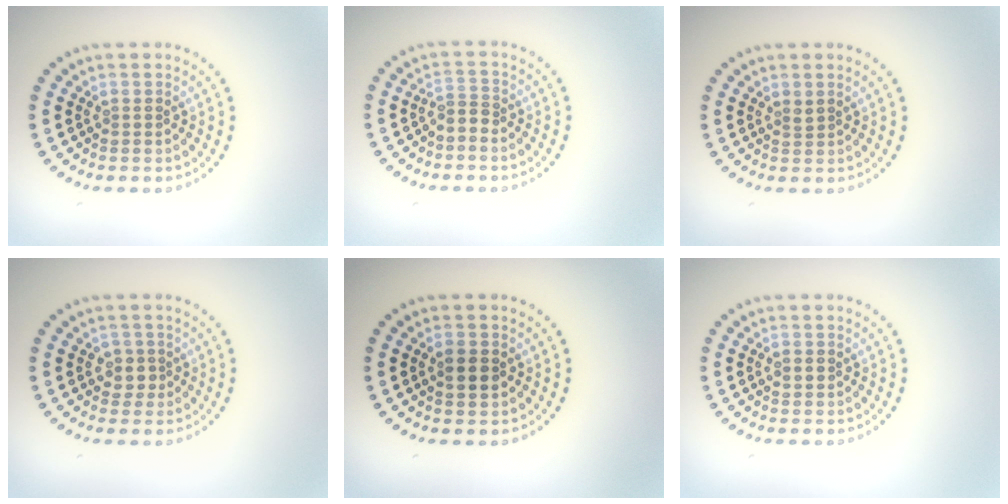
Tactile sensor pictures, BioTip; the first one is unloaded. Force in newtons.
{"total": 1.8, "press": 1.2, "slide": 1.2}
{"total": 0.6, "press": 0.5, "slide": 0.3}
{"total": 1.6, "press": 1.3, "slide": 1.0}
{"total": 2.2, "press": 2.2, "slide": 0.1}
{"total": 1.0, "press": 1.0, "slide": 0.2}